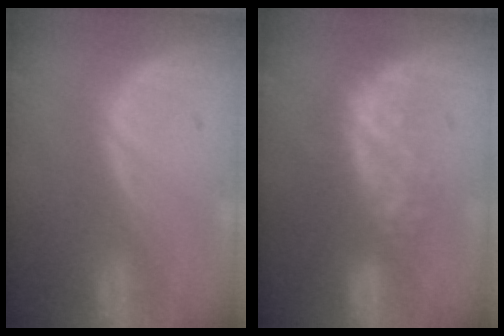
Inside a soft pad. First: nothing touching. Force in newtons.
{"total": 7.8, "press": 6.9, "slide": 3.5}